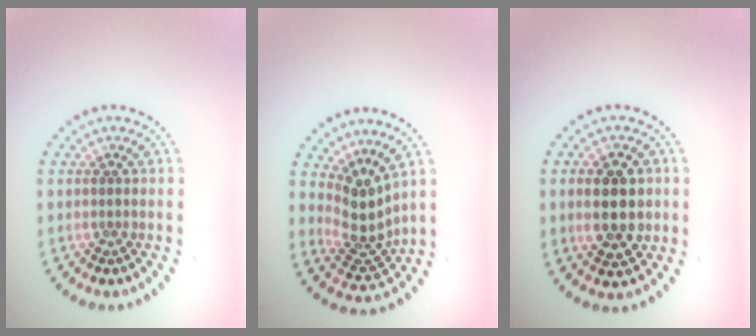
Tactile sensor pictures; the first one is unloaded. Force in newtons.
{"total": 3.6, "press": 2.6, "slide": 2.4}
{"total": 4.8, "press": 4.8, "slide": 0.3}